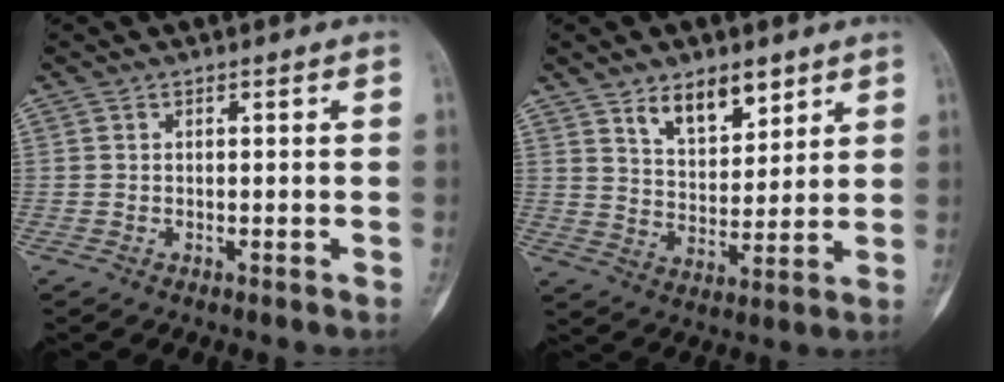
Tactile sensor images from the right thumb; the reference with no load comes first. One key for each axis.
{"total": 9.3, "fx": 5.9, "fy": 4.7, "fz": 5.4, "tx": -0.060, "ty": -0.044, "tz": 0.107}